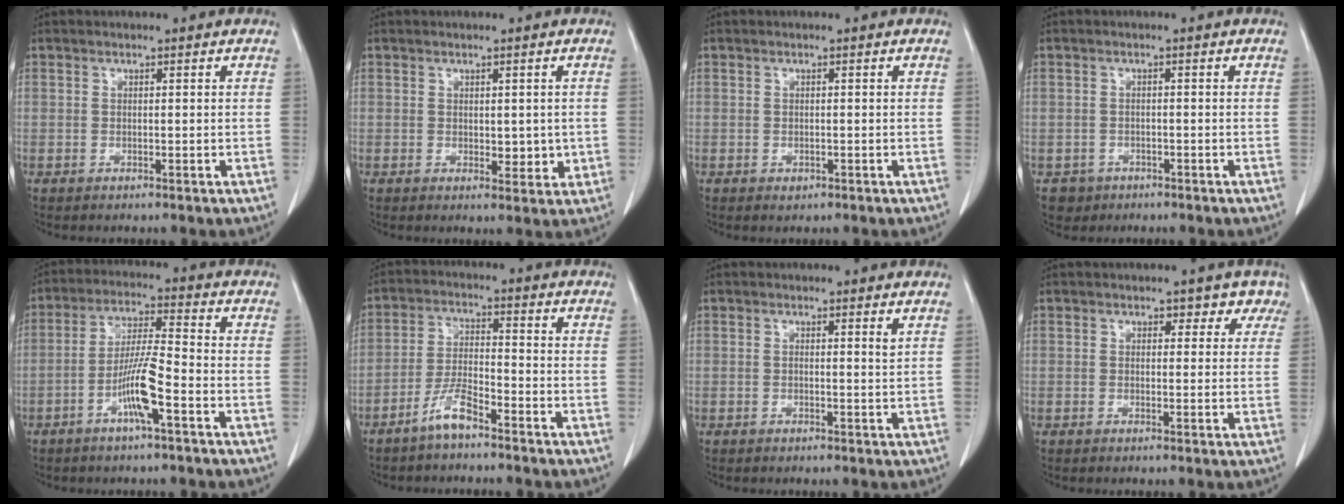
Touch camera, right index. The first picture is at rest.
{"total": 3.2, "force": [0.0, 1.8, 2.6], "torque": [-0.026, -0.005, 0.006]}
{"total": 0.7, "force": [-0.3, 0.5, 0.4], "torque": [-0.009, -0.001, 0.001]}
{"total": 2.6, "force": [-1.3, 2.2, -0.1], "torque": [-0.003, 0.008, -0.017]}
{"total": 8.0, "force": [-3.5, 0.3, 7.2], "torque": [-0.143, 0.002, -0.067]}
{"total": 5.3, "force": [-4.0, 0.7, 3.4], "torque": [-0.079, -0.003, -0.079]}
{"total": 0.8, "force": [0.3, -0.2, 0.7], "torque": [-0.013, -0.001, 0.004]}
{"total": 3.1, "force": [2.0, 2.2, 0.8], "torque": [0.015, -0.002, 0.009]}